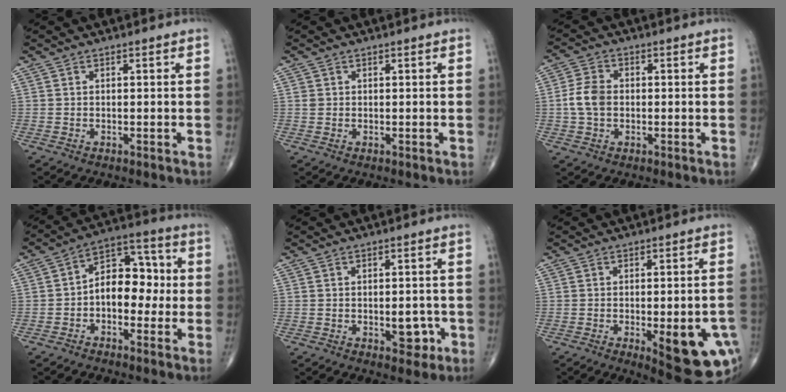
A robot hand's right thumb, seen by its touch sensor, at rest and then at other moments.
{"total": 0.9, "force": [0.1, 0.8, 0.3], "torque": [-0.002, 0.001, 0.004]}
{"total": 5.5, "force": [-0.4, 3.9, 3.9], "torque": [-0.079, 0.012, -0.012]}
{"total": 10.9, "force": [-1.0, 7.2, 8.1], "torque": [-0.083, 0.039, -0.032]}
{"total": 4.7, "force": [-1.4, 2.6, 3.6], "torque": [-0.024, 0.004, -0.013]}
{"total": 15.6, "force": [-4.9, 5.4, 13.8], "torque": [-0.126, 0.010, -0.042]}